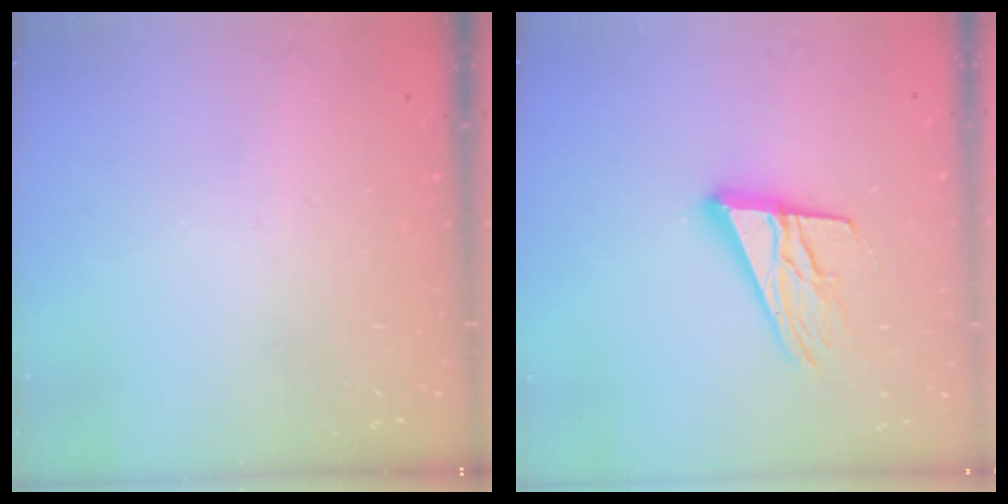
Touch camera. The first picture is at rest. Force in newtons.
{"total": 15.9, "press": 15.6, "slide": 2.7}